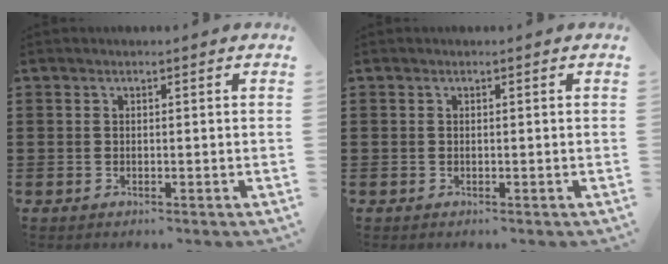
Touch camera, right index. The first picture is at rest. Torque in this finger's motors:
{"motor_torque": [0.40, 0.51, -0.36, -0.11]}